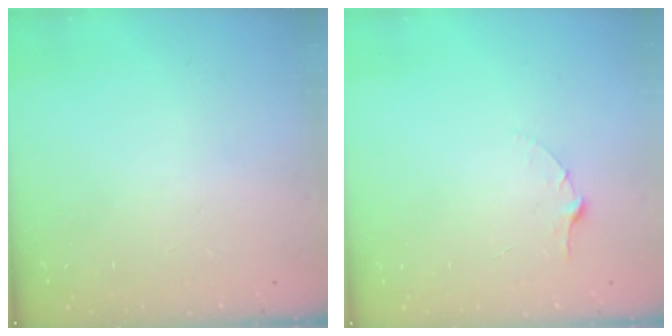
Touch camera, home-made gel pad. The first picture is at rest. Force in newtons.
{"total": 5.2, "press": 5.2, "slide": 0.5}